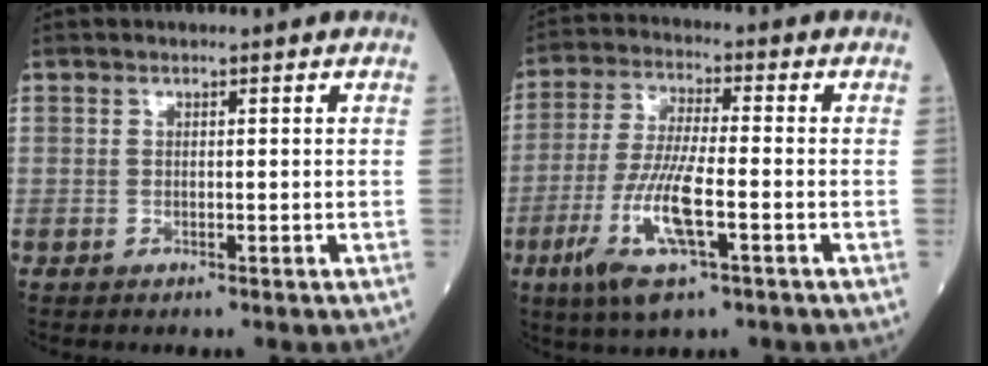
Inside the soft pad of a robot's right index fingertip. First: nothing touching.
{"total": 11.2, "force": [-4.4, 1.7, 10.1], "torque": [-0.211, -0.019, -0.082]}